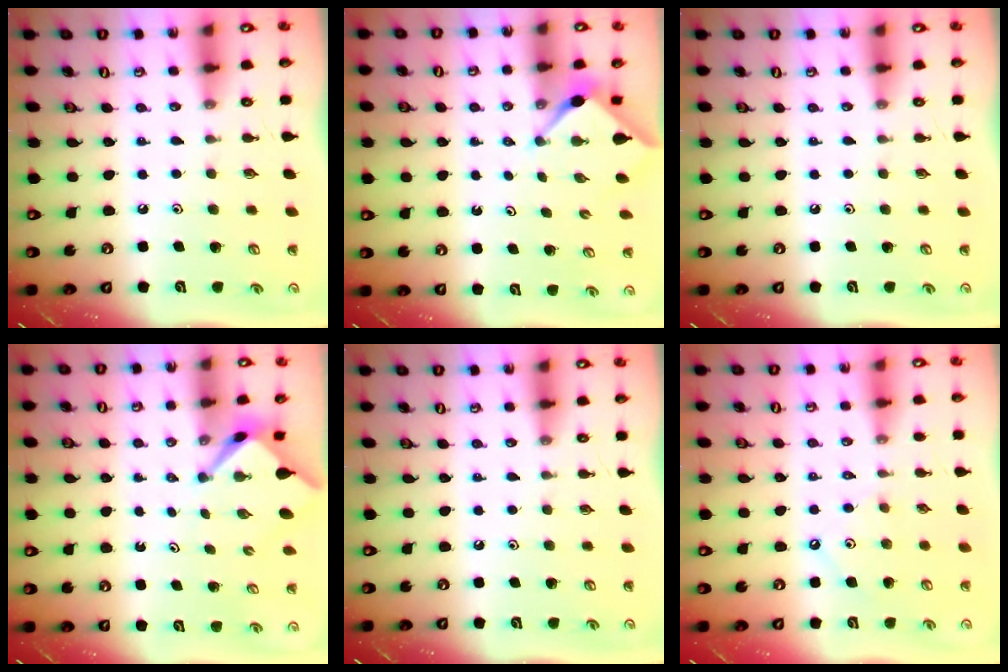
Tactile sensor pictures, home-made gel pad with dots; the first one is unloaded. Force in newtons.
{"total": 3.0, "press": 2.9, "slide": 0.3}
{"total": 0.0}
{"total": 2.4, "press": 2.4, "slide": 0.2}
{"total": 0.0}
{"total": 2.4, "press": 2.3, "slide": 0.5}